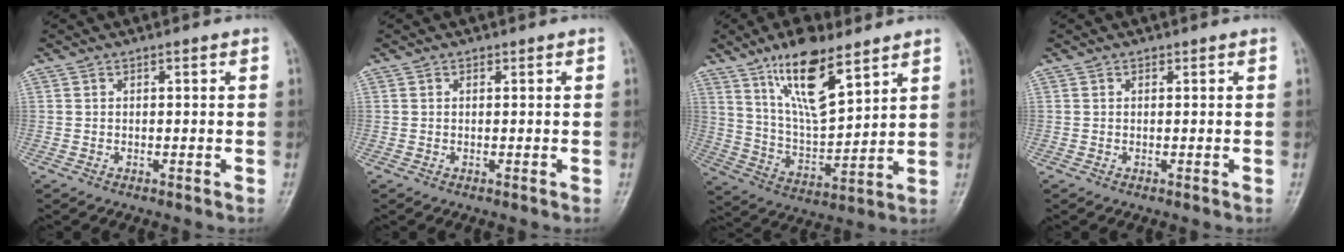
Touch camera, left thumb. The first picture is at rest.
{"total": 0.0}
{"total": 14.8, "force": [9.1, 5.1, 10.4], "torque": [-0.164, -0.051, 0.176]}
{"total": 0.0}